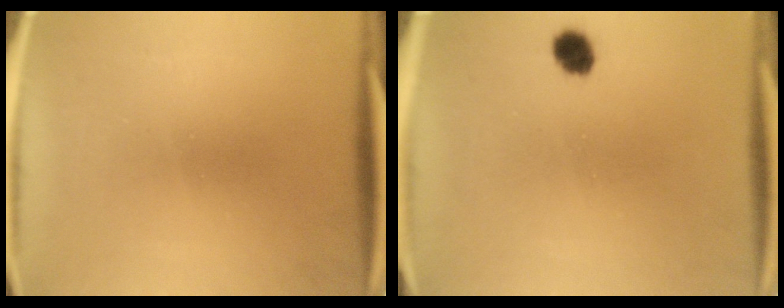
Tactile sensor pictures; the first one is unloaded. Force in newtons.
{"total": 3.4}